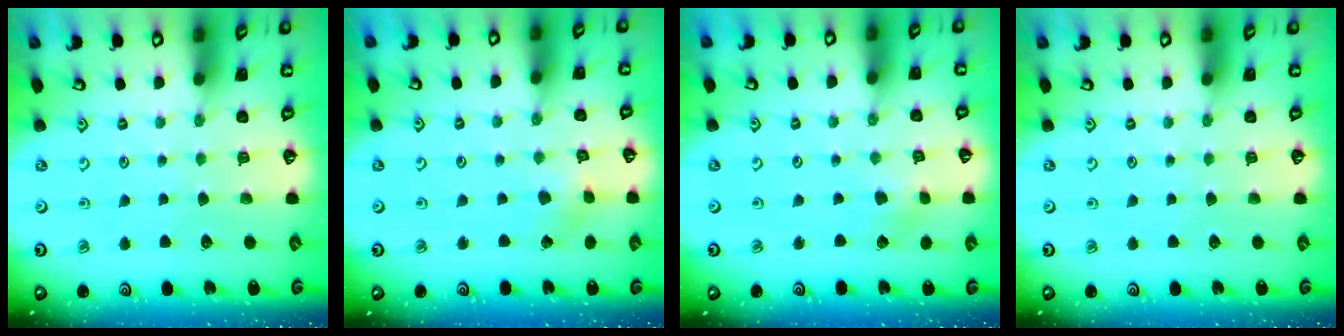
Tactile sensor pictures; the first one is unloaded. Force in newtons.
{"total": 2.2, "press": 2.2, "slide": 0.3}
{"total": 2.9, "press": 2.9, "slide": 0.3}
{"total": 0.0}